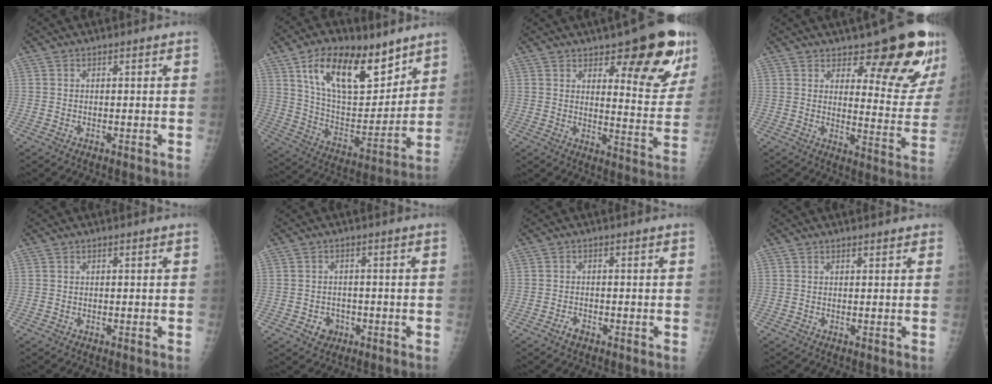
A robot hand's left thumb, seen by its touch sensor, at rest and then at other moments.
{"total": 20.8, "force": [12.2, 9.9, 13.6], "torque": [-0.187, -0.058, 0.220]}
{"total": 16.3, "force": [9.2, 5.7, 12.1], "torque": [-0.100, -0.056, 0.124]}
{"total": 15.7, "force": [10.7, 5.1, 10.2], "torque": [-0.085, -0.088, 0.139]}
{"total": 0.0}
{"total": 3.3, "force": [-1.3, 2.9, 1.0], "torque": [0.002, 0.008, -0.016]}
{"total": 1.6, "force": [-1.1, 0.9, 0.8], "torque": [-0.014, 0.003, -0.021]}
{"total": 1.3, "force": [1.1, 0.5, 0.4], "torque": [0.001, -0.002, 0.012]}